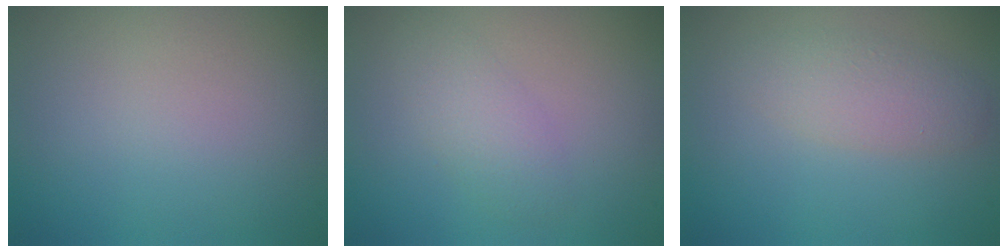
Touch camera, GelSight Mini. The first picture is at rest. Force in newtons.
{"total": 2.3, "press": 2.3, "slide": 0.0}
{"total": 2.3, "press": 2.3, "slide": 0.1}